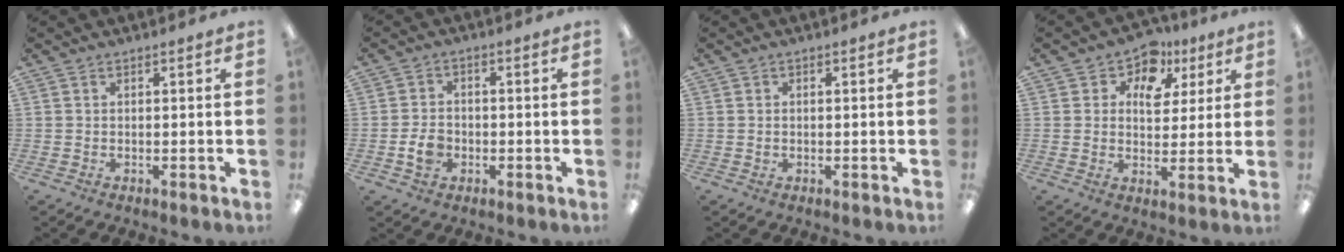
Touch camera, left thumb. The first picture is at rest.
{"total": 5.0, "force": [-1.4, 3.8, 2.9], "torque": [-0.052, 0.009, -0.023]}
{"total": 0.7, "force": [0.1, 0.7, 0.0], "torque": [0.000, 0.005, 0.000]}
{"total": 8.7, "force": [5.1, 6.3, 3.2], "torque": [-0.051, -0.030, 0.091]}